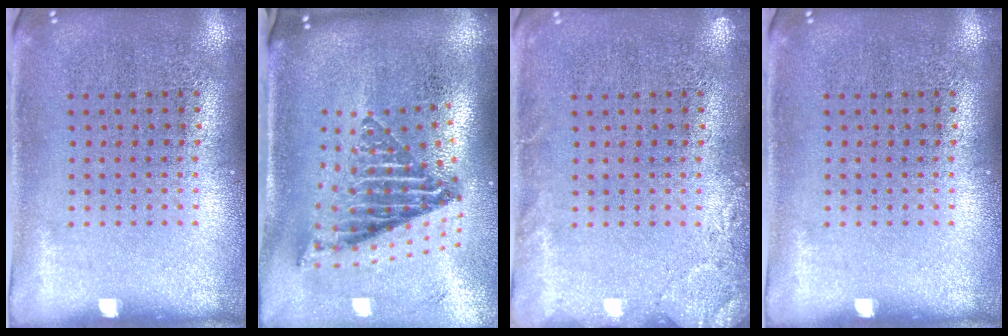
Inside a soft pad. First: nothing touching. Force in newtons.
{"total": 2.5, "press": 1.6, "slide": 1.9}
{"total": 1.9, "press": 1.8, "slide": 0.3}
{"total": 0.0}